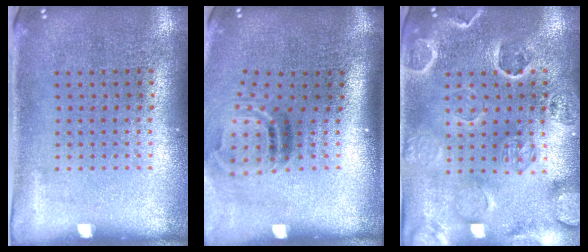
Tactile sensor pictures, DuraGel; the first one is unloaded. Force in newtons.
{"total": 2.0, "press": 1.2, "slide": 1.6}
{"total": 2.7, "press": 2.6, "slide": 0.5}